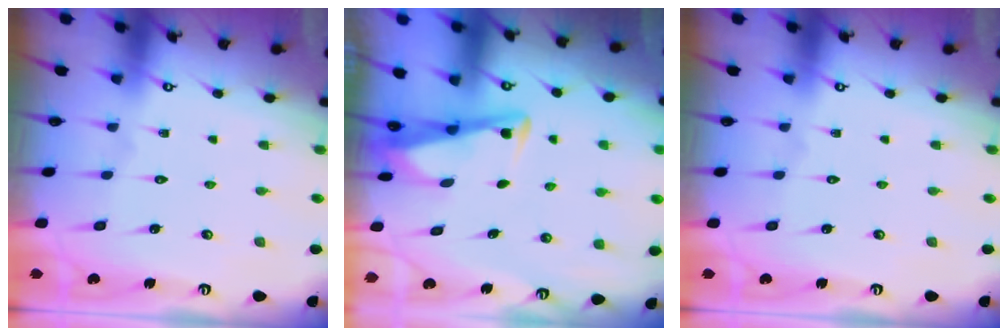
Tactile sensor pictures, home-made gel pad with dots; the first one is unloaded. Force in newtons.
{"total": 3.3, "press": 3.3, "slide": 0.4}
{"total": 0.0}